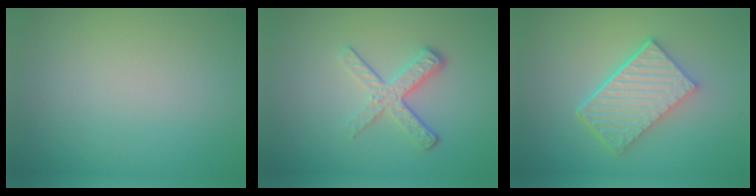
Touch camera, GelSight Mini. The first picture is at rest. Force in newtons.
{"total": 3.7, "press": 2.5, "slide": 2.7}
{"total": 6.0, "press": 4.4, "slide": 4.1}